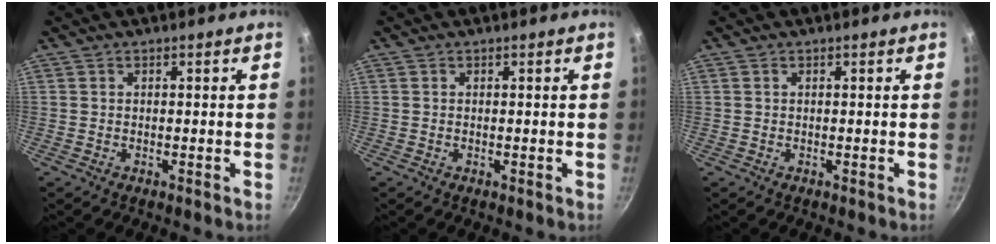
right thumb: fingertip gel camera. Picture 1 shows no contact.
{"total": 0.0}
{"total": 0.0}